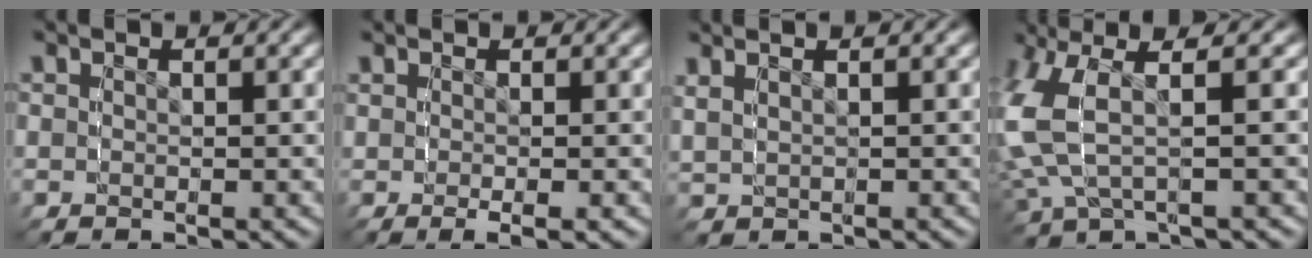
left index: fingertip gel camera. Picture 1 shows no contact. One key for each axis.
{"total": 1.4, "fx": -0.3, "fy": -0.3, "fz": 1.3, "tx": -0.024, "ty": -0.002, "tz": -0.004}
{"total": 1.6, "fx": 0.8, "fy": 1.0, "fz": 0.9, "tx": -0.027, "ty": 0.005, "tz": 0.015}
{"total": 8.4, "fx": 0.8, "fy": 5.8, "fz": 6.0, "tx": -0.173, "ty": 0.003, "tz": 0.009}